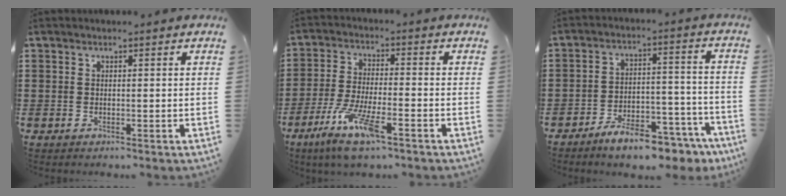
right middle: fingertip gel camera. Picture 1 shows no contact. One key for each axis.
{"total": 8.7, "fx": -5.5, "fy": 1.4, "fz": 6.6, "tx": -0.142, "ty": -0.012, "tz": -0.104}
{"total": 8.0, "fx": -7.1, "fy": 1.4, "fz": 3.3, "tx": -0.048, "ty": 0.022, "tz": -0.130}